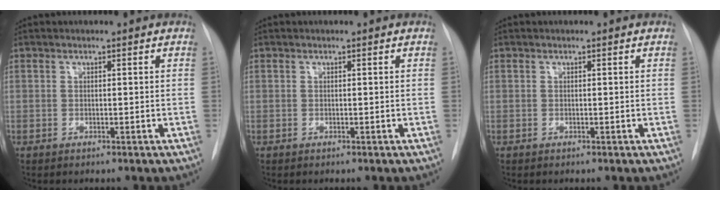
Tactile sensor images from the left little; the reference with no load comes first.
{"total": 0.0}
{"total": 0.0}